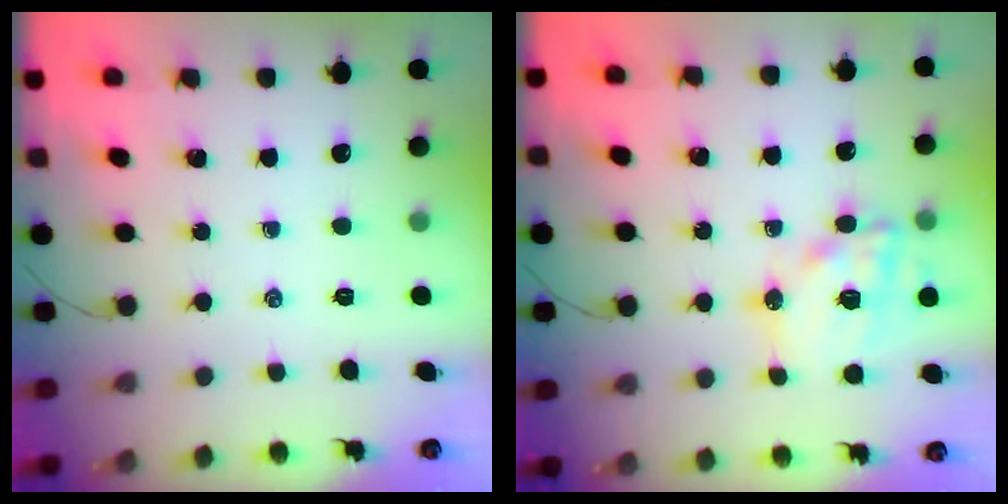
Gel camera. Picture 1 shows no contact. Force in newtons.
{"total": 15.6, "press": 15.2, "slide": 3.7}